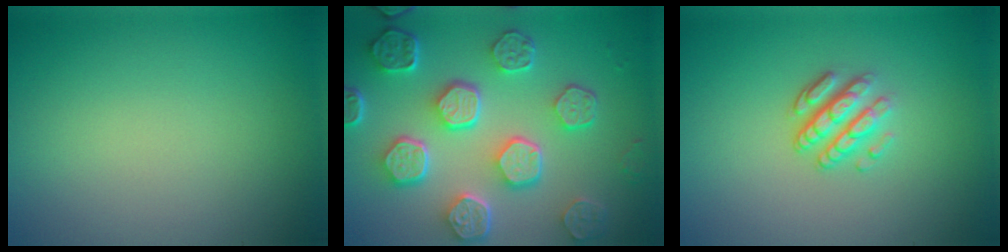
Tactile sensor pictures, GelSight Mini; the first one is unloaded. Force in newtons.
{"total": 8.0, "press": 6.1, "slide": 5.2}
{"total": 3.3, "press": 2.4, "slide": 2.2}